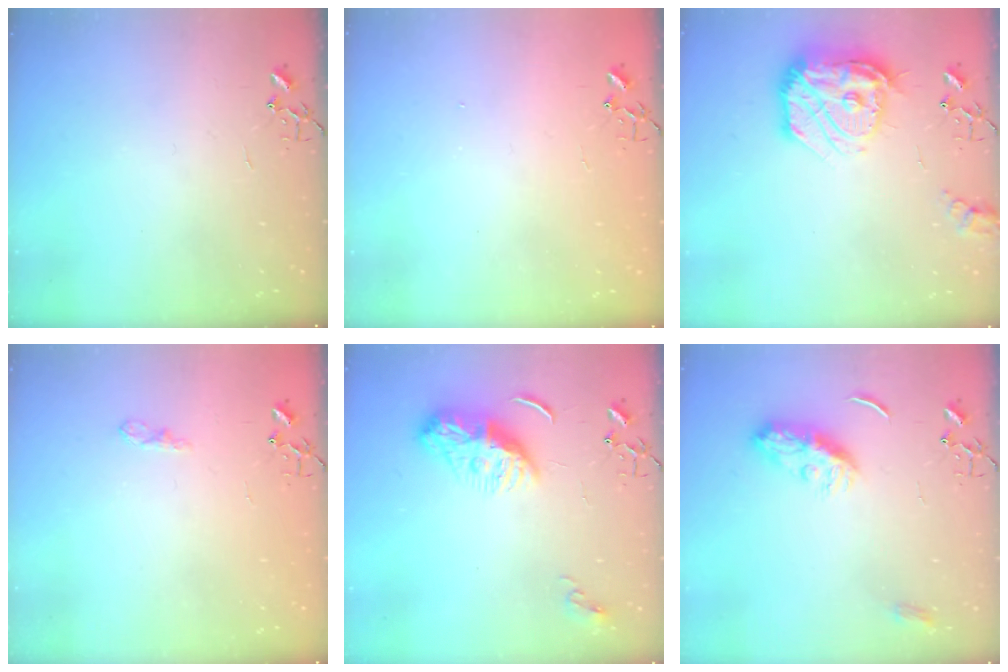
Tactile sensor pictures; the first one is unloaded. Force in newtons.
{"total": 1.2, "press": 1.2, "slide": 0.1}
{"total": 19.7, "press": 19.6, "slide": 1.8}
{"total": 5.9, "press": 5.9, "slide": 0.7}
{"total": 9.4, "press": 9.3, "slide": 0.9}
{"total": 9.8, "press": 9.8, "slide": 0.2}